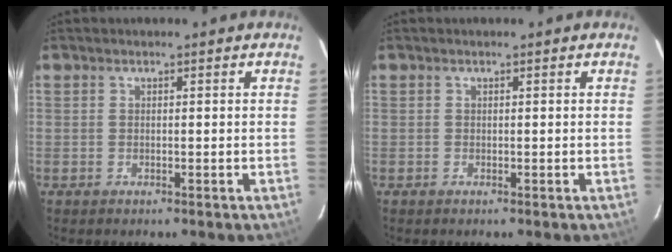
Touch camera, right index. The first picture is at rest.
{"total": 0.0}